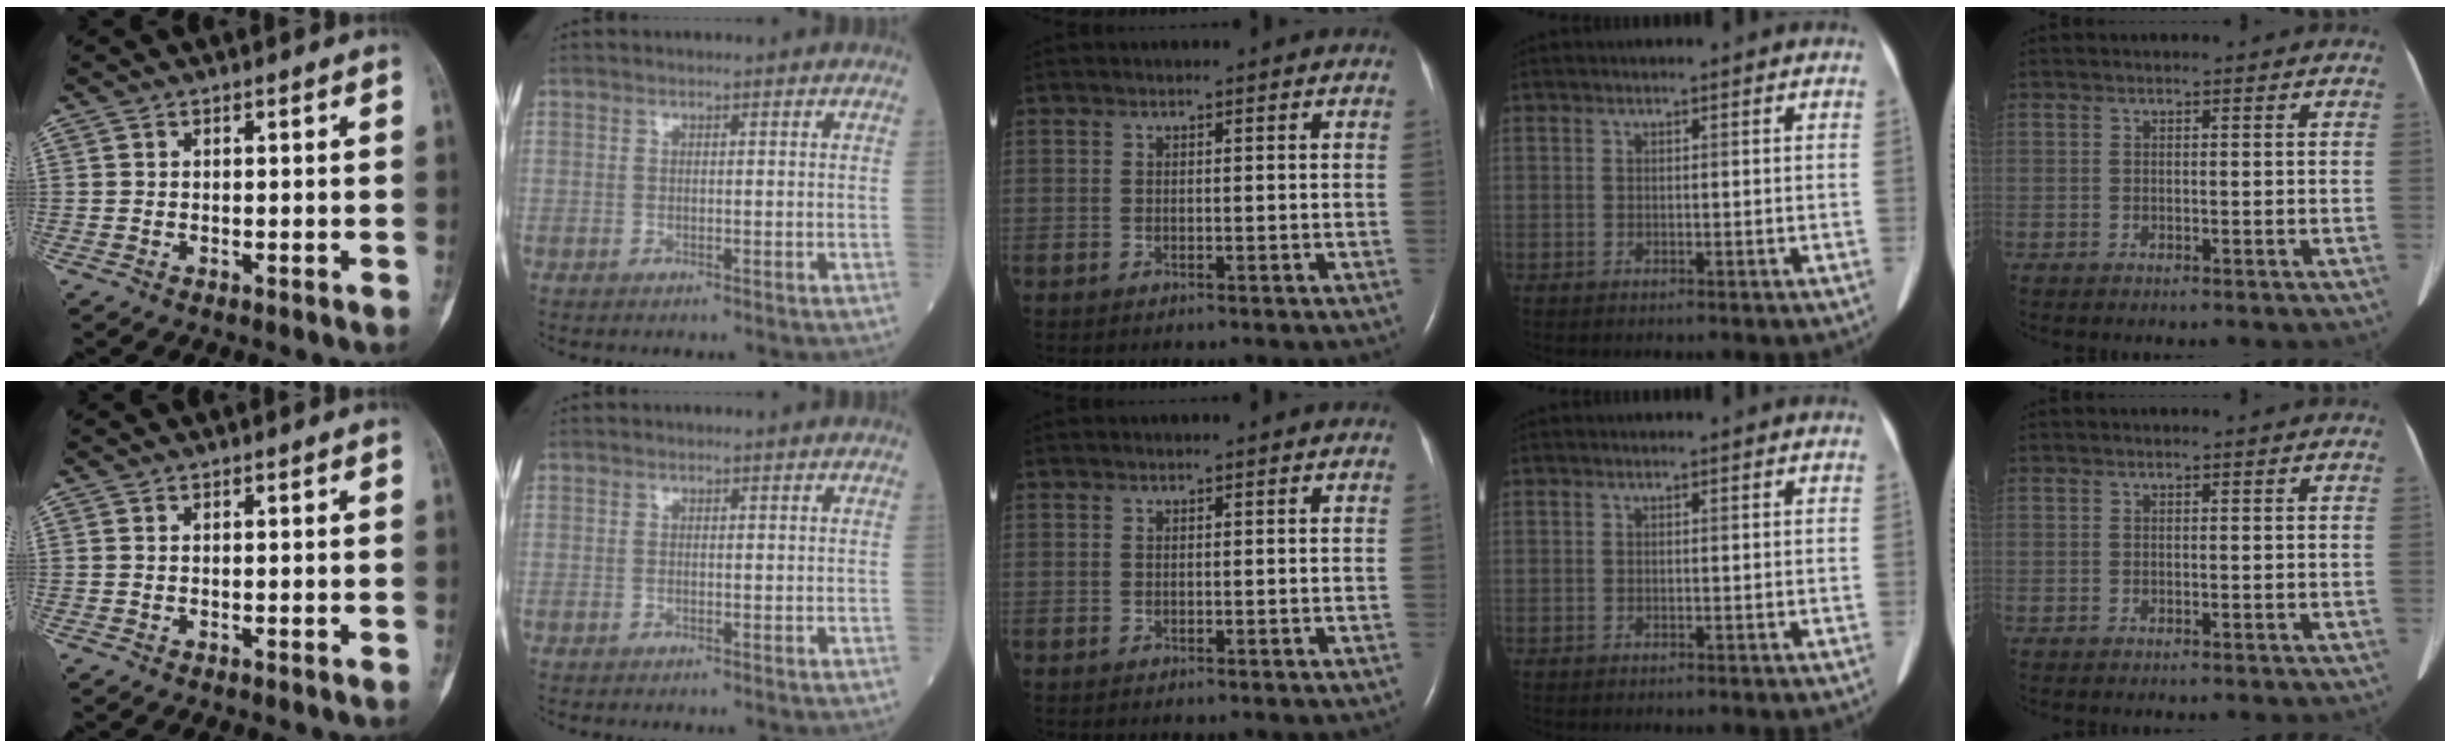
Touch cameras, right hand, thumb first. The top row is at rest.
{}